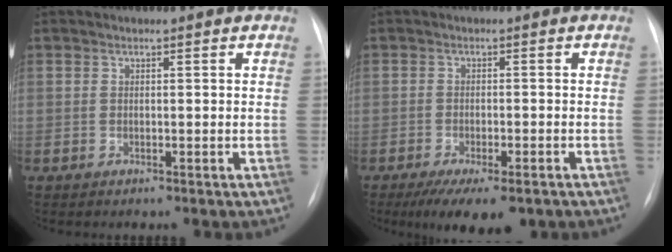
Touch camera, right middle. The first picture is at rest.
{"total": 8.7, "force": [-6.1, 2.6, 5.7], "torque": [-0.079, -0.014, -0.088]}